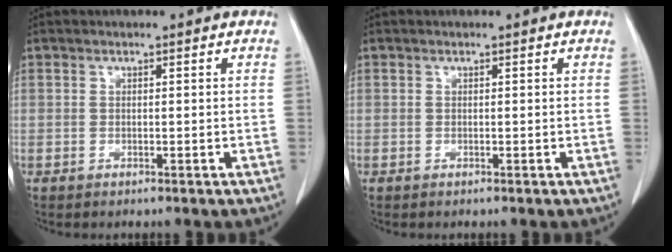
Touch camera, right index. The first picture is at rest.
{"total": 0.0}